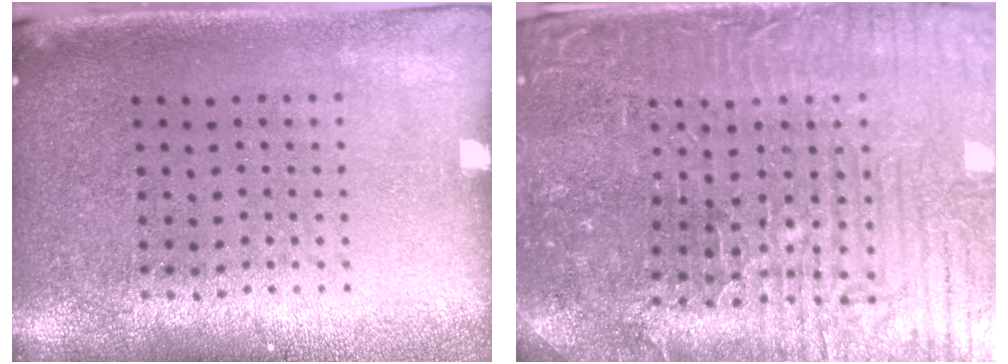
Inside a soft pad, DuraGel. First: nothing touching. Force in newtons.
{"total": 4.2, "press": 4.1, "slide": 0.6}